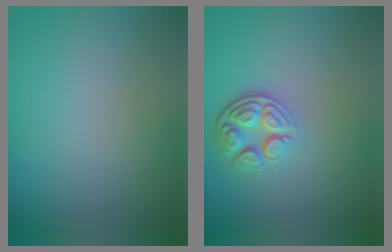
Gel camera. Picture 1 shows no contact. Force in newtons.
{"total": 4.5, "press": 3.4, "slide": 2.9}